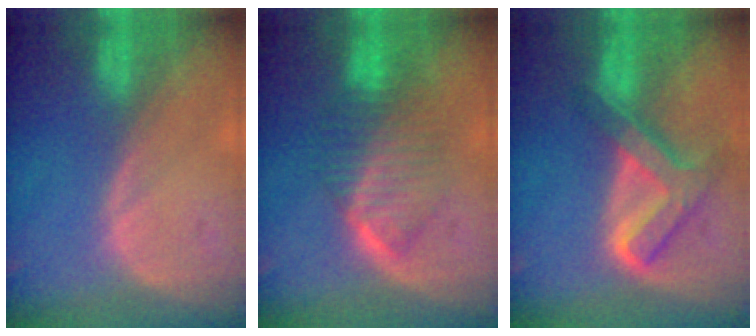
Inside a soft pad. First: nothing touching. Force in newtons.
{"total": 6.6, "press": 6.5, "slide": 1.0}
{"total": 8.0, "press": 6.7, "slide": 4.3}